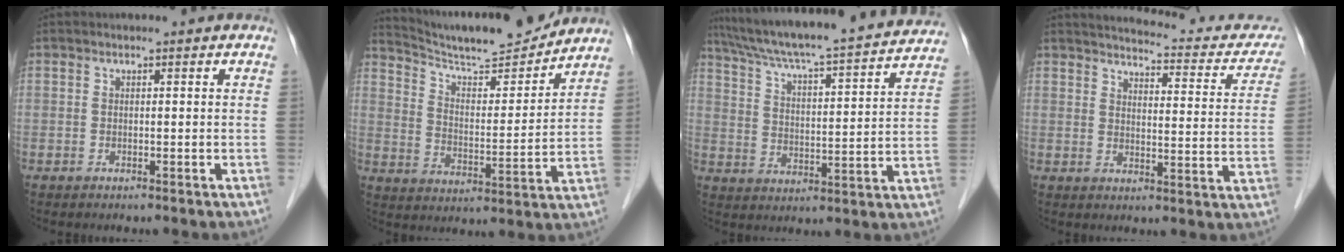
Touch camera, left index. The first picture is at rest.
{"total": 15.7, "force": [14.9, 0.8, 4.9], "torque": [-0.089, -0.007, 0.237]}
{"total": 23.4, "force": [21.3, 0.6, 9.7], "torque": [-0.164, -0.013, 0.301]}
{"total": 16.9, "force": [15.5, 3.9, 5.6], "torque": [-0.046, -0.022, 0.167]}